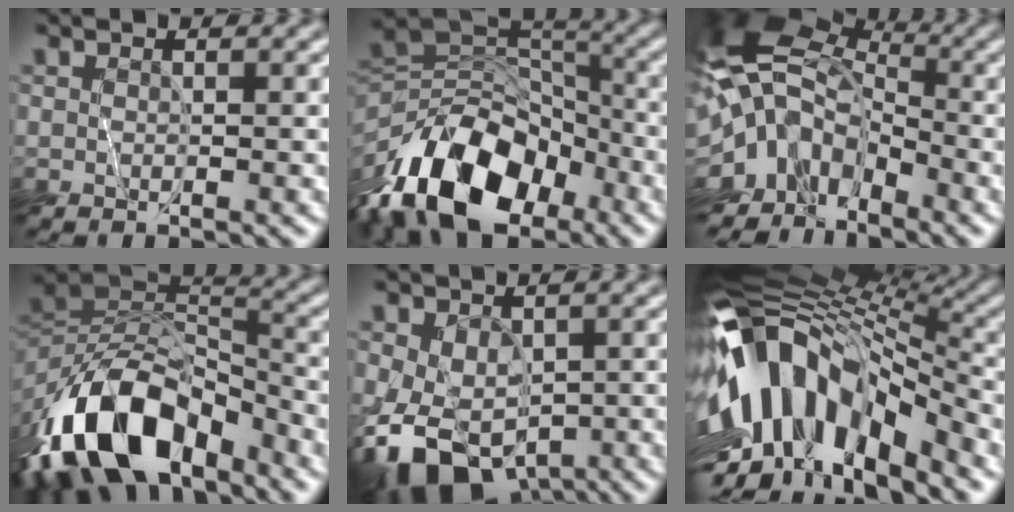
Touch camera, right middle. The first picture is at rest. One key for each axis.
{"total": 12.9, "fx": -8.0, "fy": 7.2, "fz": 7.2, "tx": -0.127, "ty": 0.008, "tz": -0.152}
{"total": 9.9, "fx": -3.9, "fy": 6.8, "fz": 6.1, "tx": -0.110, "ty": -0.005, "tz": -0.087}
{"total": 13.7, "fx": -8.9, "fy": 6.8, "fz": 7.9, "tx": -0.151, "ty": 0.010, "tz": -0.172}
{"total": 7.1, "fx": -3.1, "fy": 4.7, "fz": 4.3, "tx": -0.076, "ty": -0.017, "tz": -0.049}
{"total": 13.6, "fx": -3.3, "fy": 6.5, "fz": 11.5, "tx": -0.199, "ty": 0.027, "tz": -0.066}